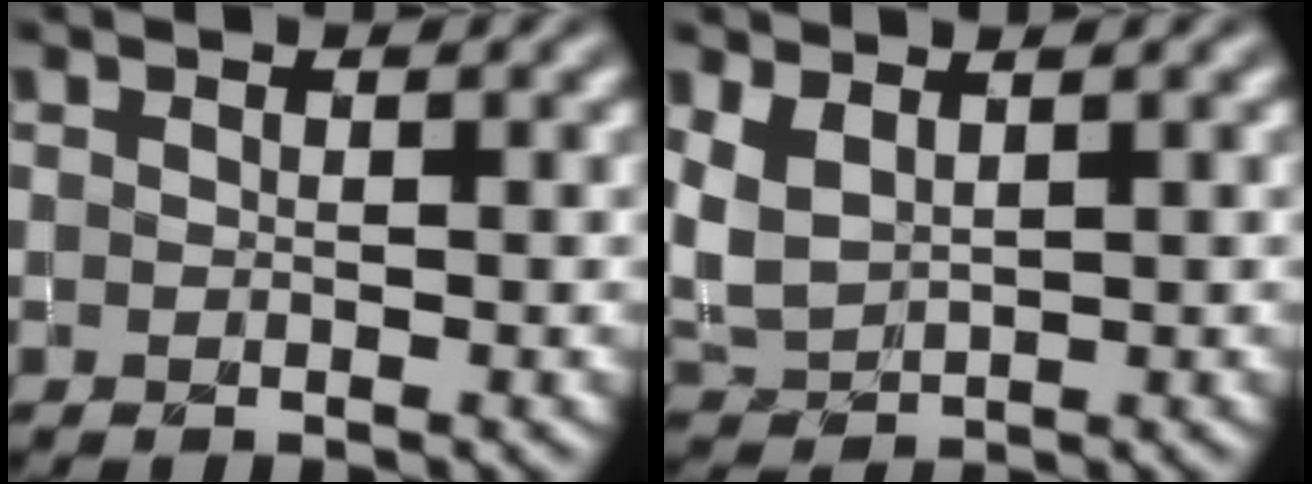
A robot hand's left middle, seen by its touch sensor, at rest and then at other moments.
{"total": 3.1, "force": [1.4, 1.6, 2.2], "torque": [-0.059, 0.002, 0.032]}